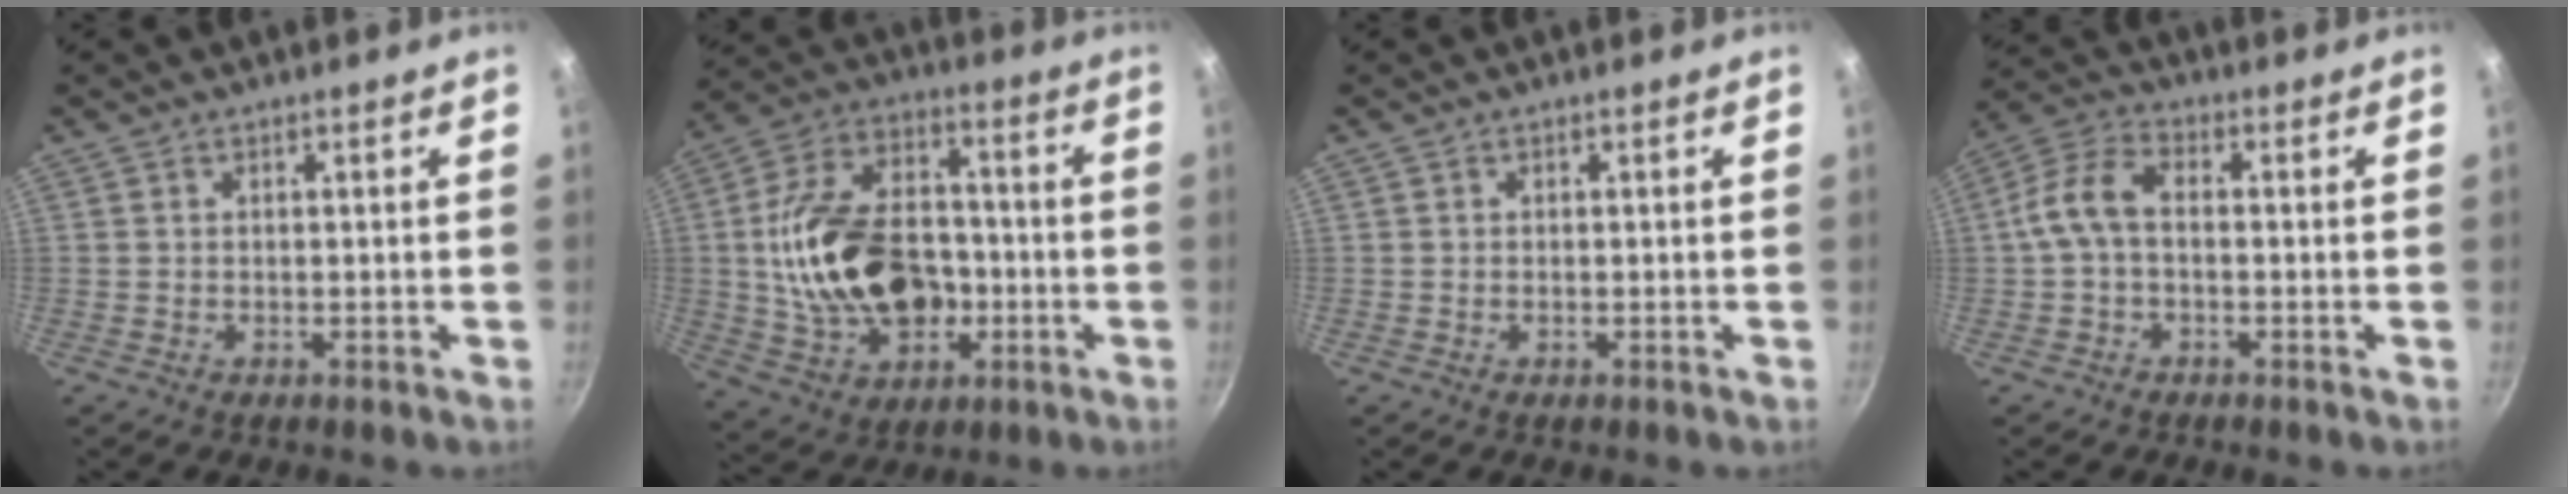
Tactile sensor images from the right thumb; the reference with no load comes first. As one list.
[{"total": 21.5, "force": [-2.1, 14.4, 15.9], "torque": [-0.271, 0.022, -0.026]}, {"total": 0.0}, {"total": 7.7, "force": [-0.3, 4.5, 6.1], "torque": [-0.127, 0.027, -0.015]}]